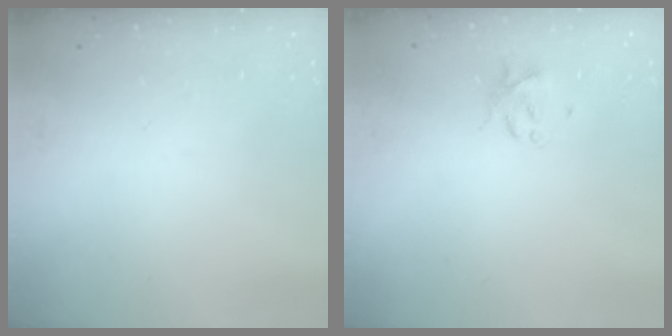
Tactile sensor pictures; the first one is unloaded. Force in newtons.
{"total": 2.0, "press": 1.9, "slide": 0.5}